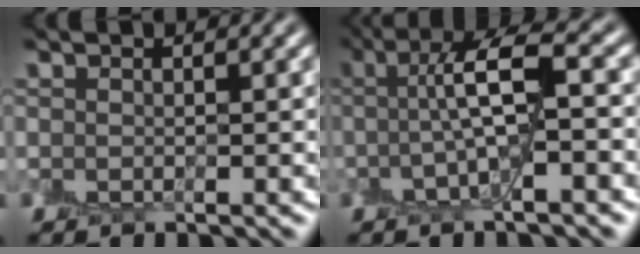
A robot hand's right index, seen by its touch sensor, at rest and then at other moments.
{"total": 5.2, "force": [0.0, 1.0, 5.1], "torque": [-0.096, 0.024, -0.009]}